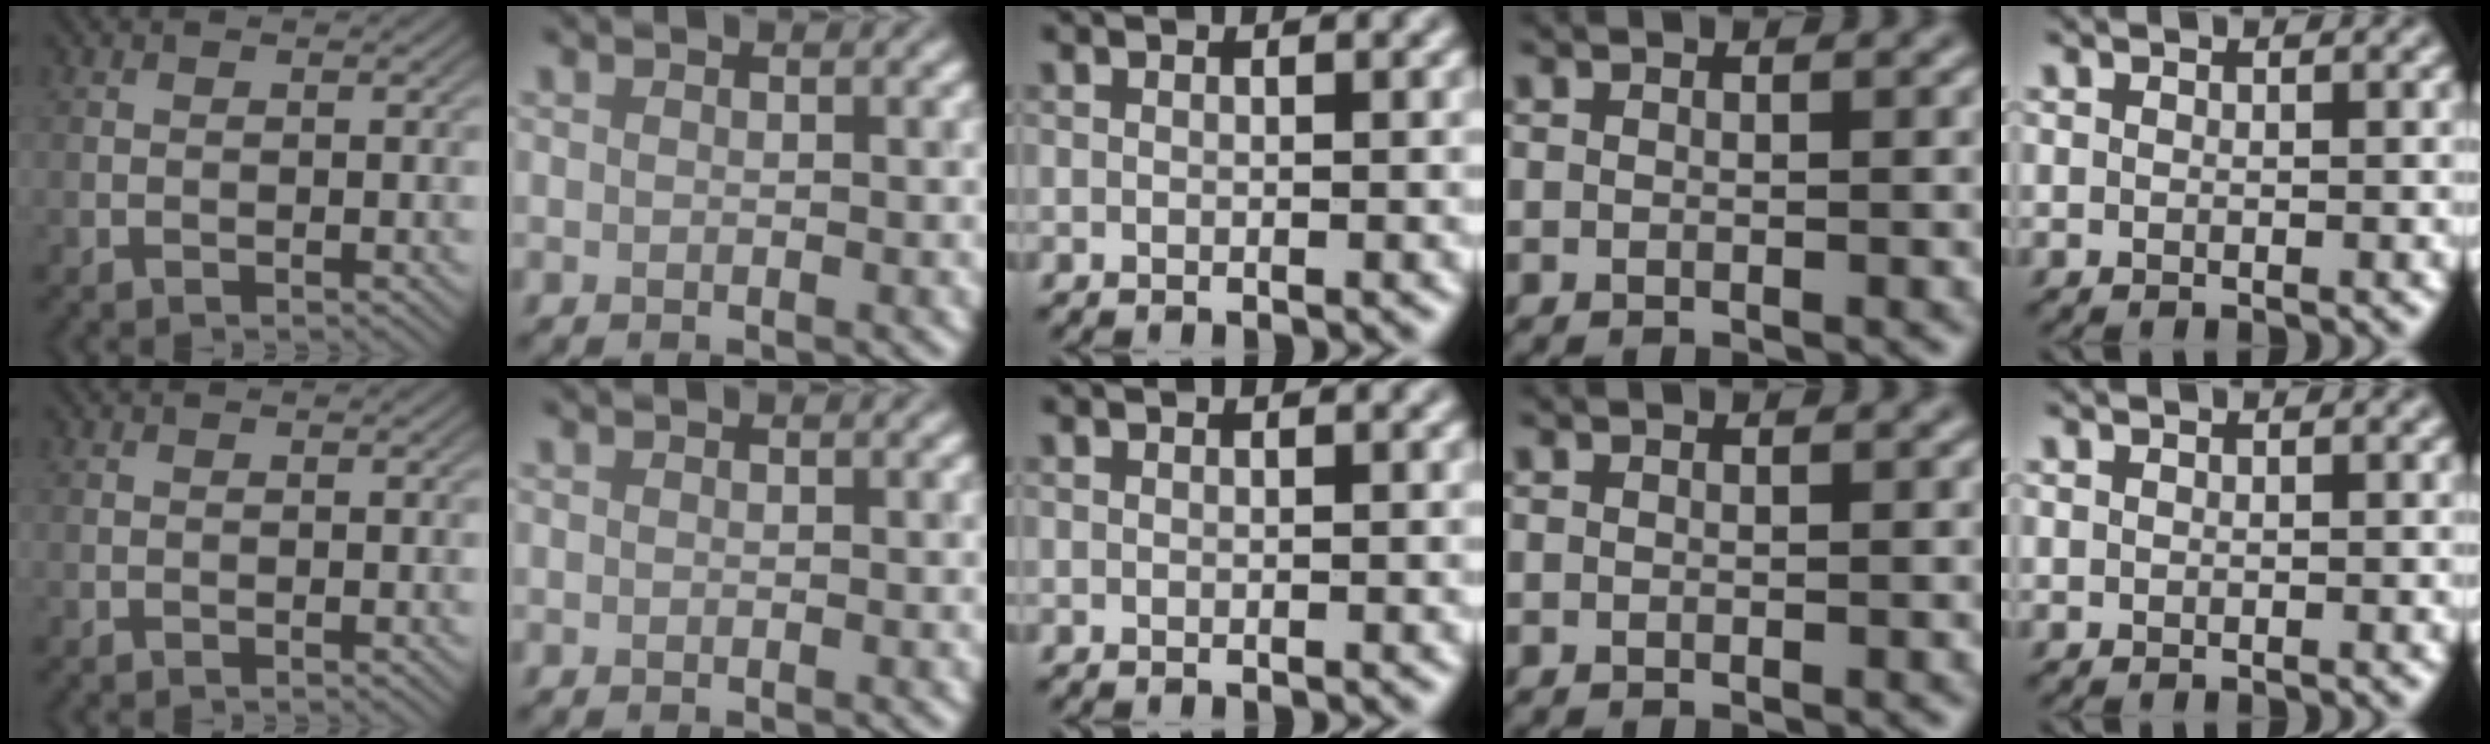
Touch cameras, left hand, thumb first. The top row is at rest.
{}